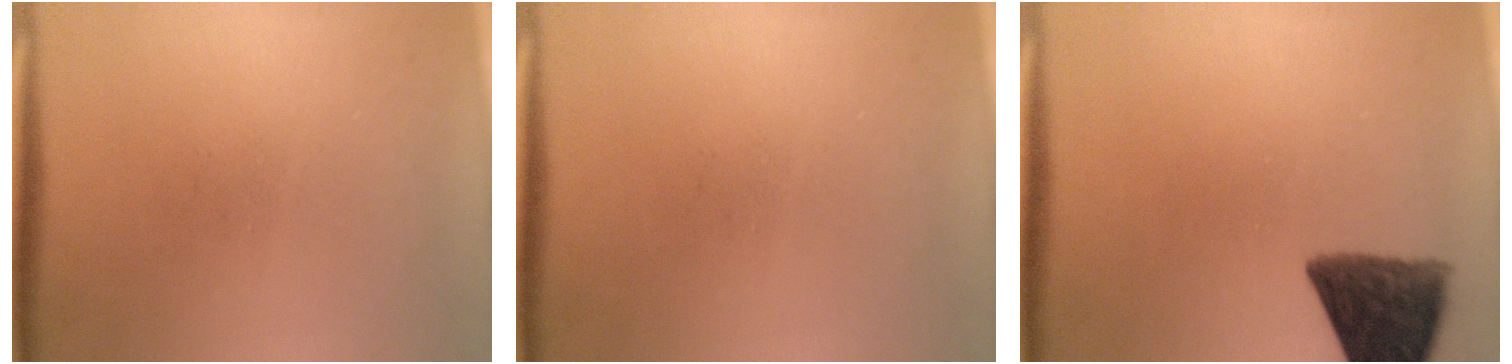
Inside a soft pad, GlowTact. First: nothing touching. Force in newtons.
{"total": 0.0}
{"total": 10.4}